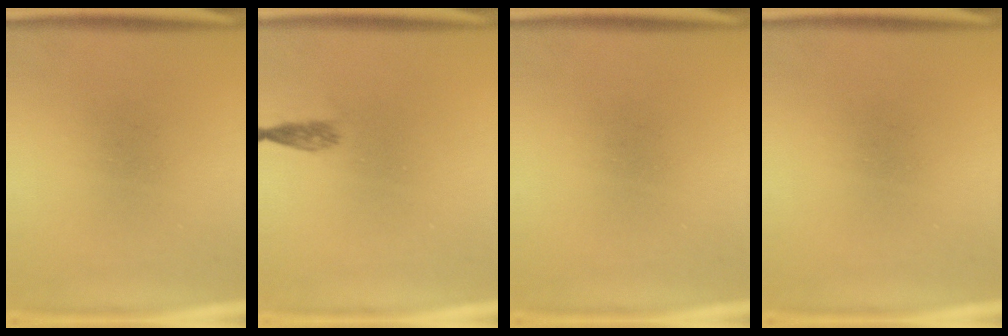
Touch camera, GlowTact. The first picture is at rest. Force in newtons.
{"total": 1.3}
{"total": 0.0}
{"total": 0.0}